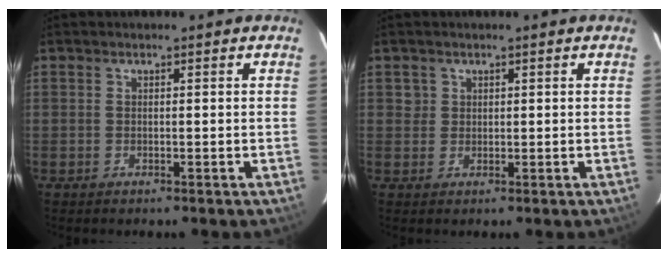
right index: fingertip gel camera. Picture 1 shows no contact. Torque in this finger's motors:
{"motor_torque": [0.02, 0.01, 0.01, 0.01]}